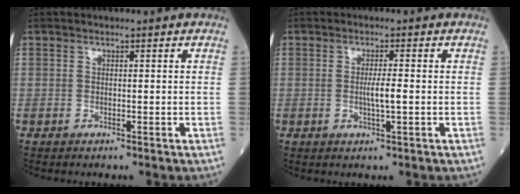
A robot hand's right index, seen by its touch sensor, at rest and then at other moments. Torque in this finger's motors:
{"motor_torque": [0.88, -0.12, 0.34, 0.09]}